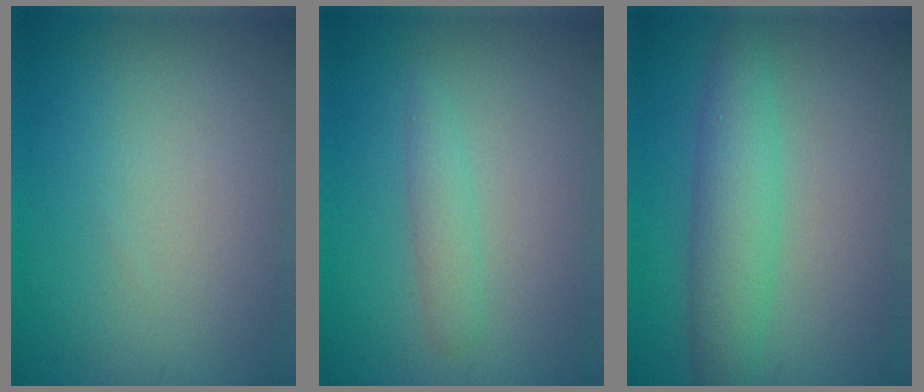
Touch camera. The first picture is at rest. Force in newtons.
{"total": 1.6, "press": 1.6, "slide": 0.2}
{"total": 4.1, "press": 4.1, "slide": 0.2}